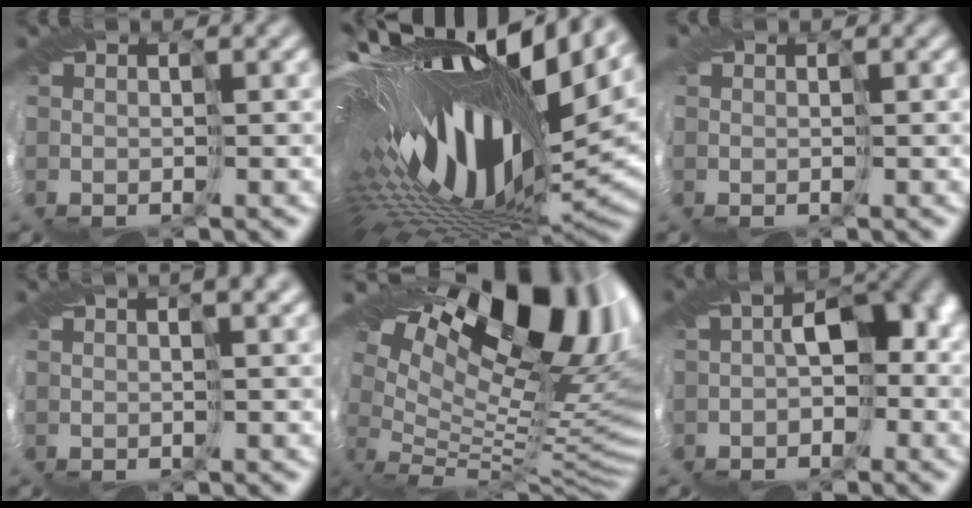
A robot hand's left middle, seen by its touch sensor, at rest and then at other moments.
{"total": 20.1, "force": [2.8, 8.3, 18.1], "torque": [-0.320, -0.036, 0.049]}
{"total": 0.5, "force": [0.4, 0.2, -0.2], "torque": [0.008, 0.002, 0.006]}
{"total": 4.4, "force": [2.5, 1.3, 3.3], "torque": [-0.036, 0.021, 0.015]}
{"total": 17.7, "force": [9.3, 7.5, 13.0], "torque": [-0.214, 0.031, 0.158]}
{"total": 7.2, "force": [-0.4, 4.7, 5.5], "torque": [-0.057, 0.012, -0.016]}